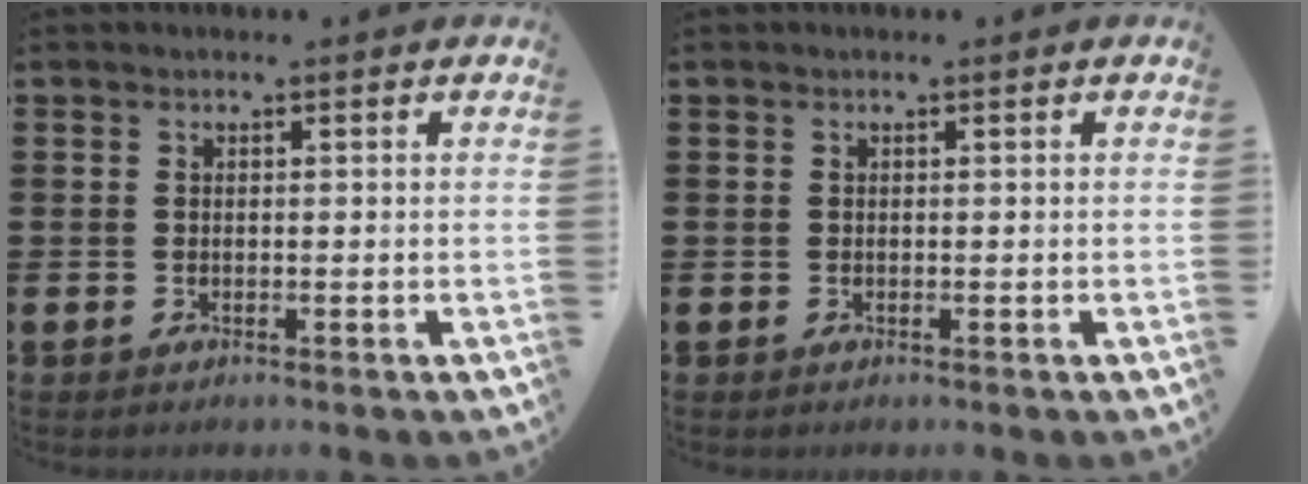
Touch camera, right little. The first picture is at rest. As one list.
[{"total": 0.0}]